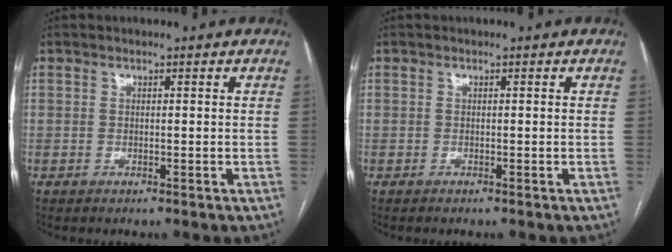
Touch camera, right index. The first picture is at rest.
{"total": 0.0}